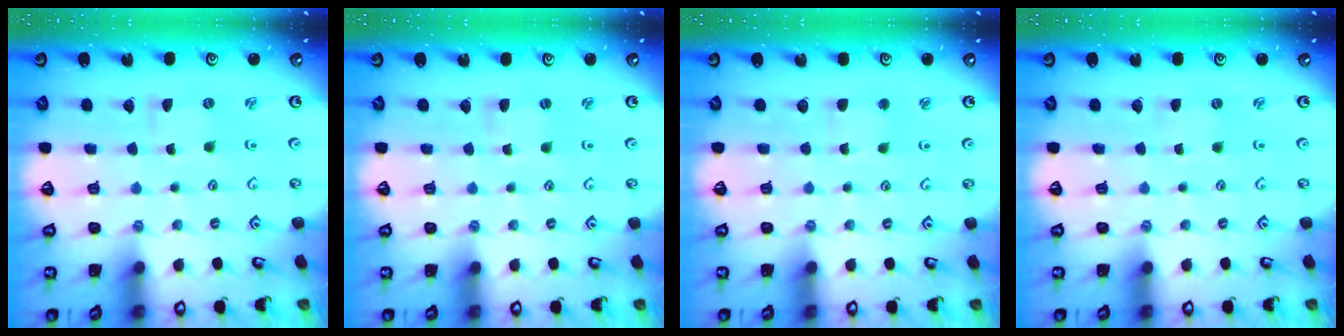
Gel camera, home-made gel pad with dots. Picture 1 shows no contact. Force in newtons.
{"total": 0.6, "press": 0.6, "slide": 0.2}
{"total": 2.9, "press": 2.9, "slide": 0.3}
{"total": 0.0}